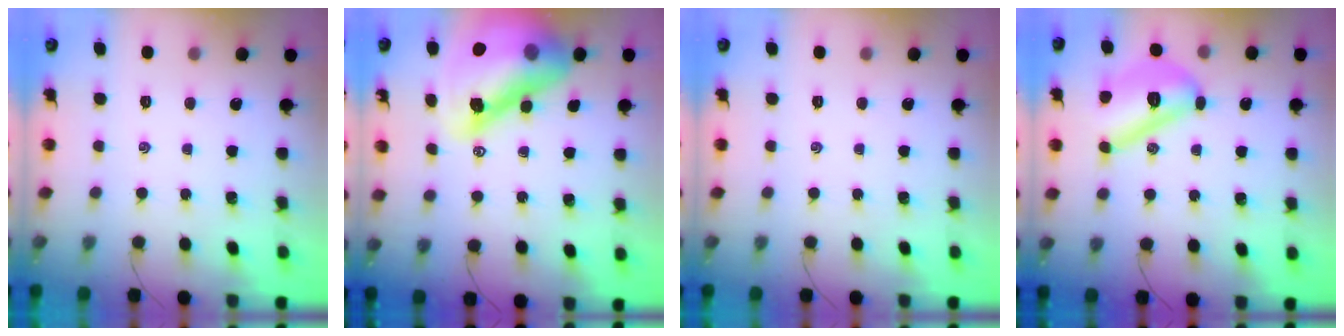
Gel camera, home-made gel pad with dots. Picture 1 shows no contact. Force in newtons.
{"total": 22.8, "press": 22.0, "slide": 6.2}
{"total": 0.0}
{"total": 13.4, "press": 13.4, "slide": 1.2}